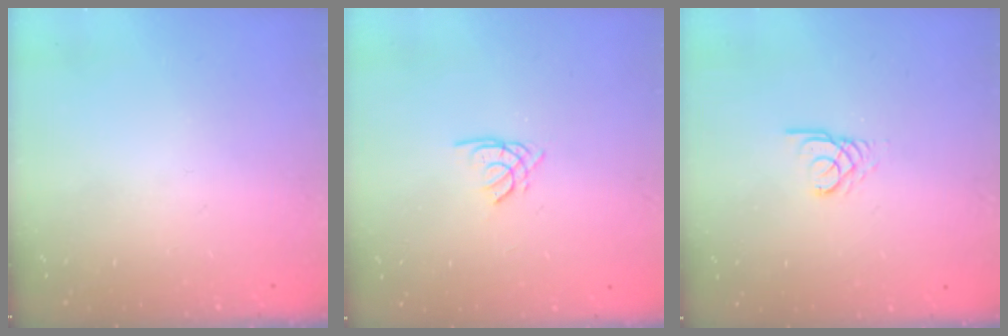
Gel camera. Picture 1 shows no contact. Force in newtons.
{"total": 1.6, "press": 1.6, "slide": 0.2}
{"total": 2.7, "press": 2.7, "slide": 0.1}